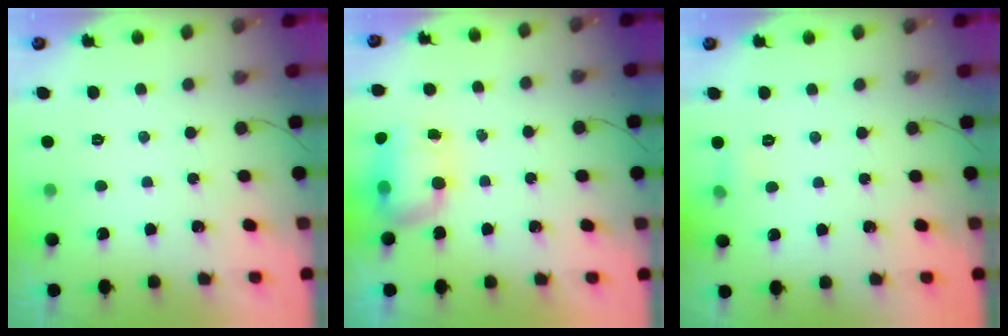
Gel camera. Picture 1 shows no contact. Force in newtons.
{"total": 11.2, "press": 9.0, "slide": 6.7}
{"total": 3.7, "press": 3.4, "slide": 1.3}